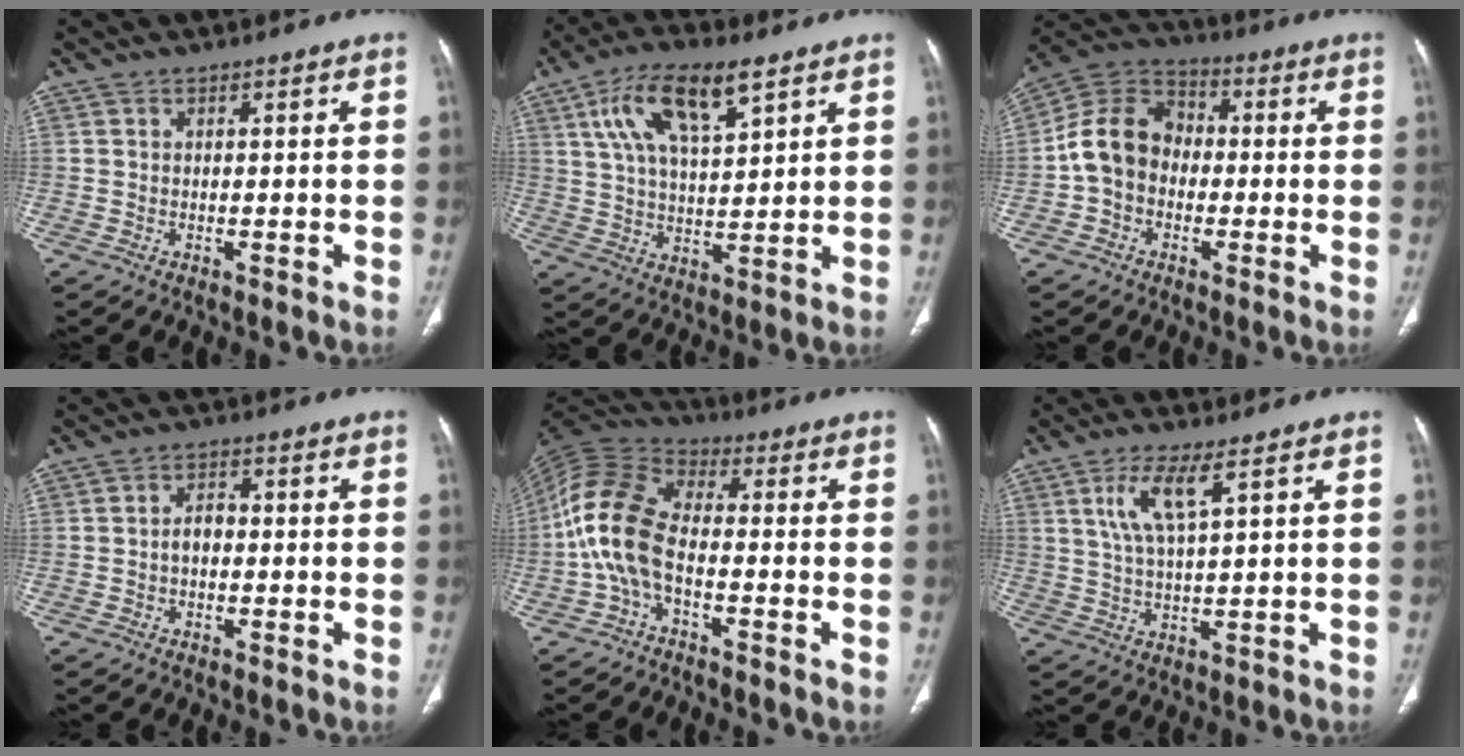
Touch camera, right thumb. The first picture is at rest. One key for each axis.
{"total": 13.6, "fx": 6.9, "fy": 5.2, "fz": 10.5, "tx": -0.182, "ty": -0.010, "tz": 0.127}
{"total": 11.2, "fx": -1.4, "fy": 8.9, "fz": 6.6, "tx": -0.112, "ty": 0.039, "tz": -0.041}
{"total": 2.9, "fx": -0.5, "fy": 1.9, "fz": 2.1, "tx": -0.026, "ty": 0.012, "tz": -0.015}
{"total": 12.0, "fx": -2.8, "fy": 6.4, "fz": 9.8, "tx": -0.208, "ty": 0.038, "tz": -0.067}
{"total": 6.8, "fx": 3.1, "fy": 1.3, "fz": 6.0, "tx": -0.134, "ty": -0.015, "tz": 0.067}